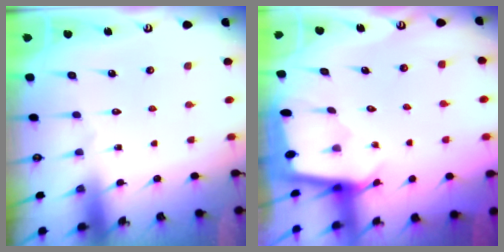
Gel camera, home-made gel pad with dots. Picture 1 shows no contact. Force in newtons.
{"total": 1.7, "press": 1.7, "slide": 0.0}